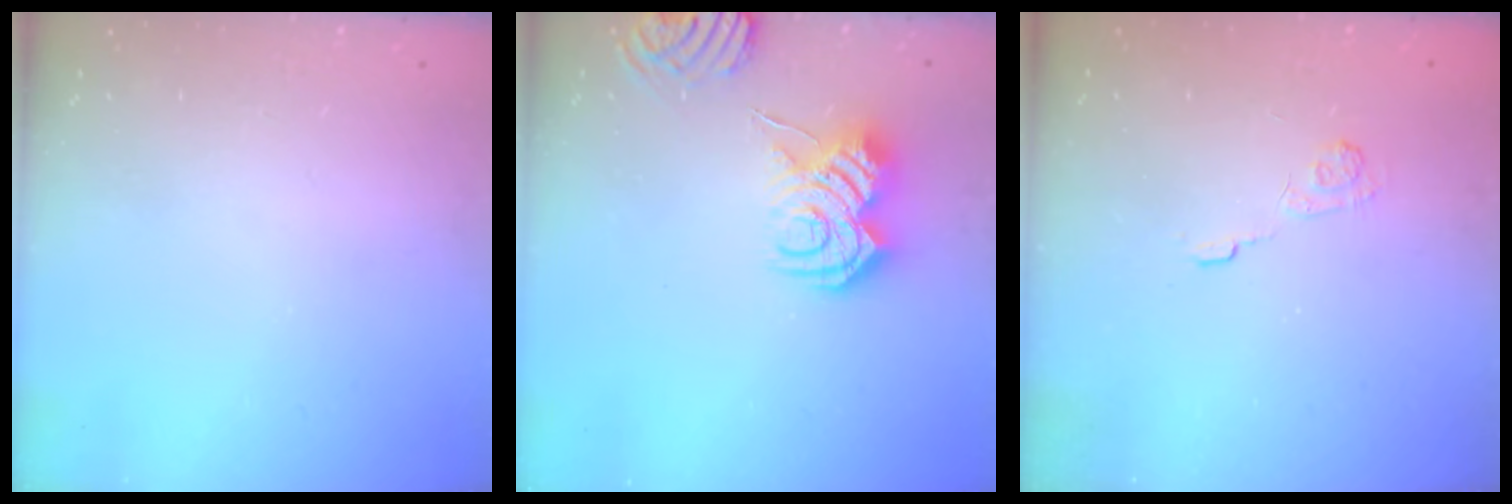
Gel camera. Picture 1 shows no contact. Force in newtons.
{"total": 10.1, "press": 10.1, "slide": 1.0}
{"total": 3.6, "press": 3.2, "slide": 1.5}